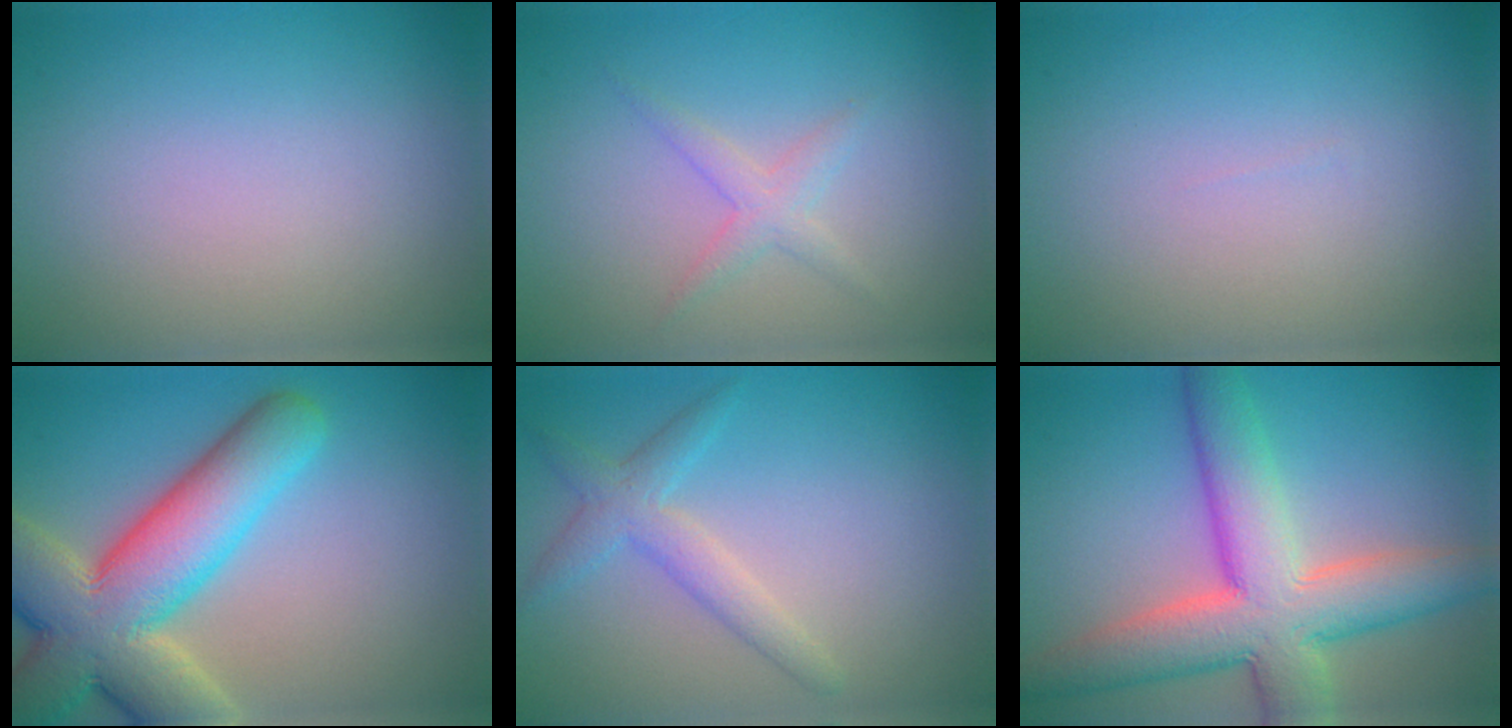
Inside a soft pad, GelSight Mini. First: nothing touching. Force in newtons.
{"total": 1.6, "press": 1.6, "slide": 0.1}
{"total": 0.0}
{"total": 12.0, "press": 11.9, "slide": 1.0}
{"total": 2.8, "press": 2.8, "slide": 0.0}
{"total": 9.9, "press": 9.8, "slide": 0.8}